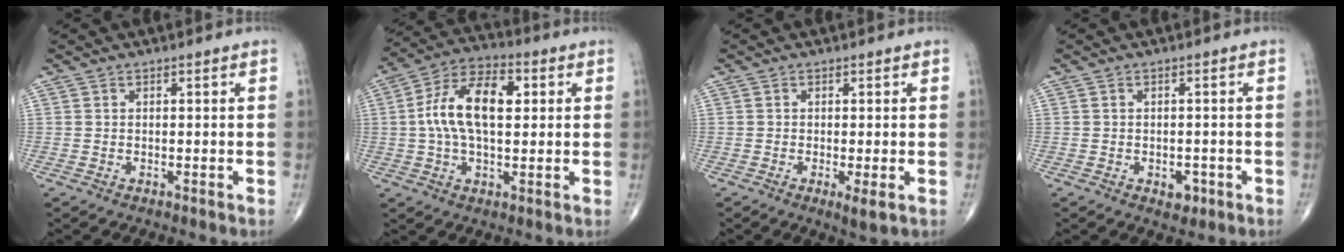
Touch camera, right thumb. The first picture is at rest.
{"total": 13.9, "force": [1.9, 7.3, 11.6], "torque": [-0.212, 0.025, 0.027]}
{"total": 2.7, "force": [-0.7, 0.5, 2.6], "torque": [-0.049, -0.012, -0.014]}
{"total": 2.7, "force": [-1.1, 1.8, 1.6], "torque": [-0.011, 0.002, -0.011]}